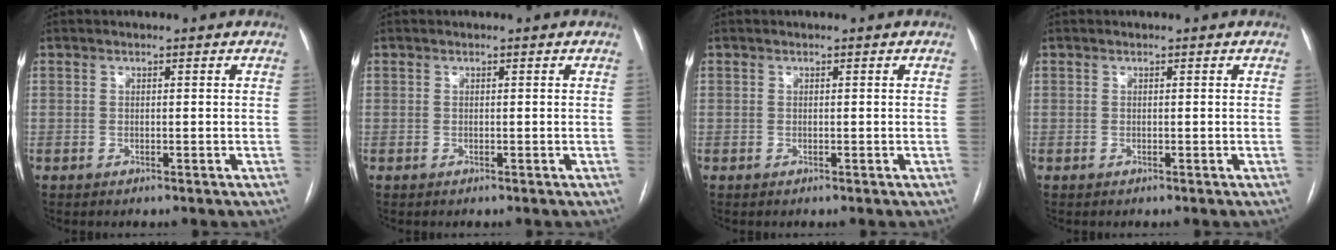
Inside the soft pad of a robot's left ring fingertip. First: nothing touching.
{"total": 0.0}
{"total": 0.0}
{"total": 0.0}